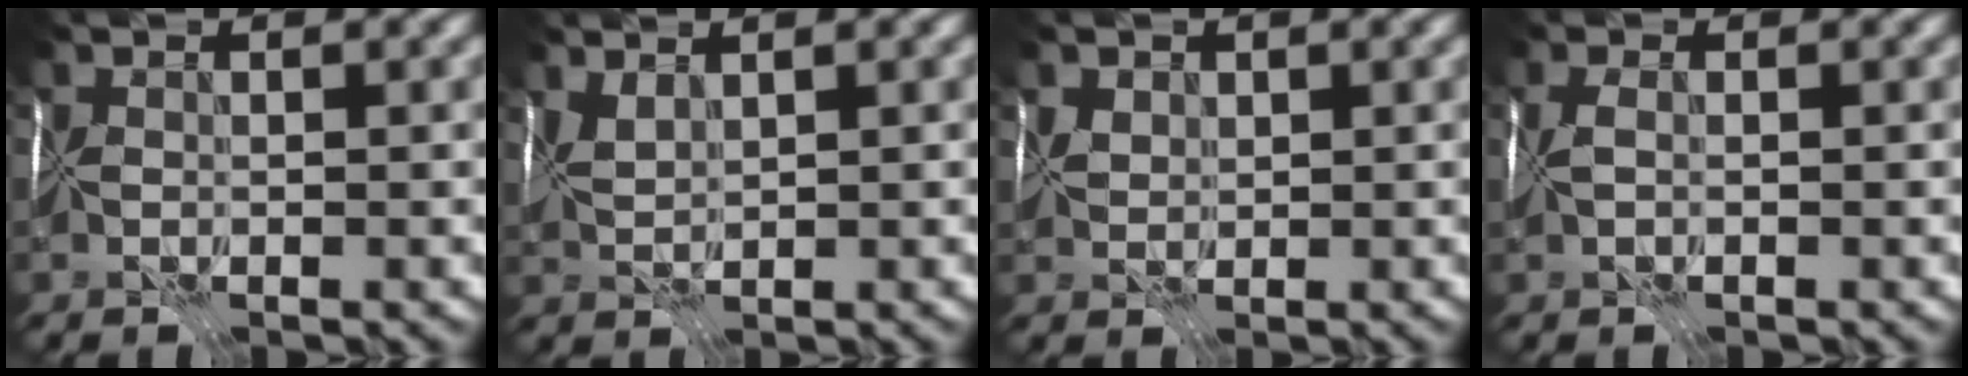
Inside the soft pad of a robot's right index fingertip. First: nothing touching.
{"total": 1.5, "force": [1.1, -1.1, -0.1], "torque": [0.006, -0.002, 0.030]}
{"total": 1.0, "force": [1.0, 0.2, 0.0], "torque": [0.008, 0.007, 0.013]}
{"total": 0.7, "force": [0.2, 0.0, 0.7], "torque": [-0.011, 0.001, 0.007]}